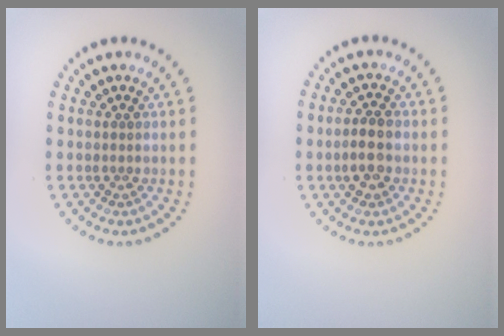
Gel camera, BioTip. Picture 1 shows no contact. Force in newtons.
{"total": 2.5, "press": 2.5, "slide": 0.3}